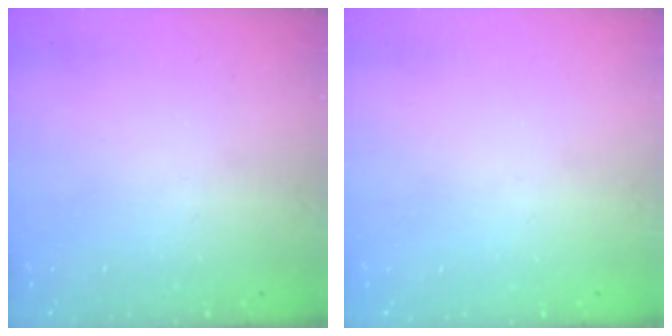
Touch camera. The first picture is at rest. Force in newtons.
{"total": 0.0}